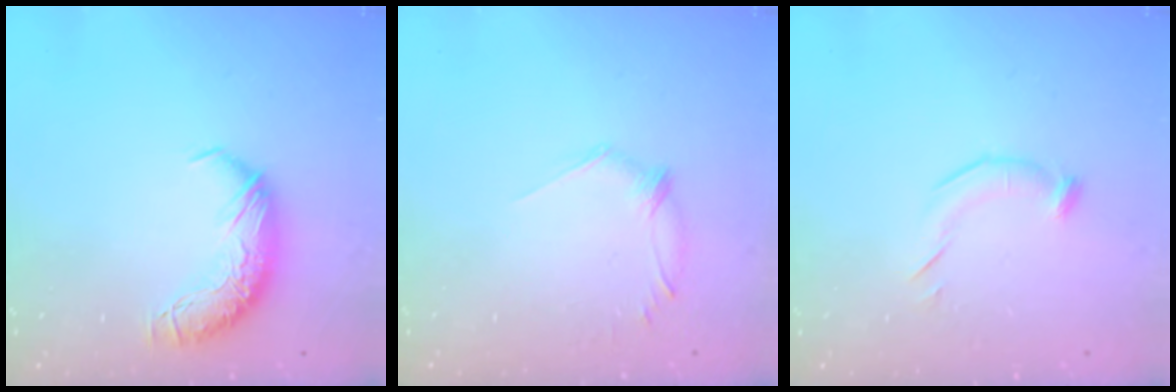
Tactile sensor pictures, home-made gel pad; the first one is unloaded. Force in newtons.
{"total": 5.6, "press": 5.5, "slide": 1.0}
{"total": 4.9, "press": 4.8, "slide": 0.6}